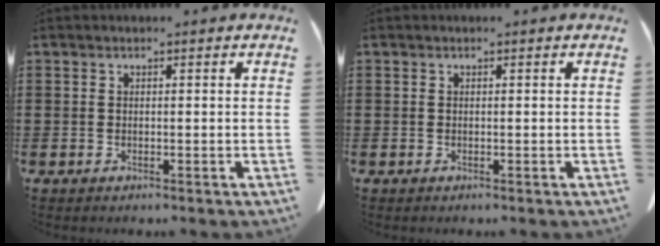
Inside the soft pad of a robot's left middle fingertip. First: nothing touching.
{"total": 0.0}